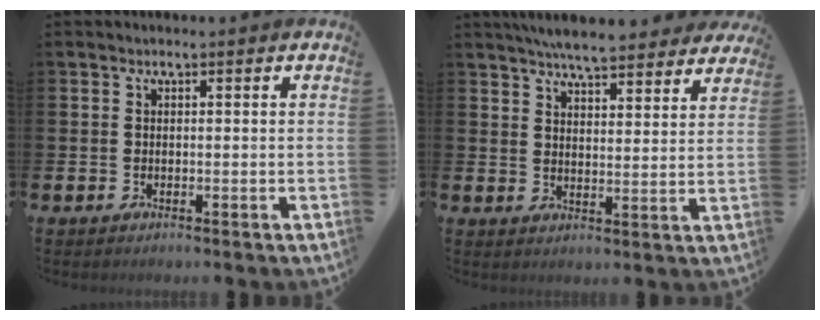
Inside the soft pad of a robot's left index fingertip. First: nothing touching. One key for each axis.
{"total": 6.5, "fx": 6.2, "fy": 0.8, "fz": 1.5, "tx": -0.031, "ty": -0.037, "tz": 0.109}